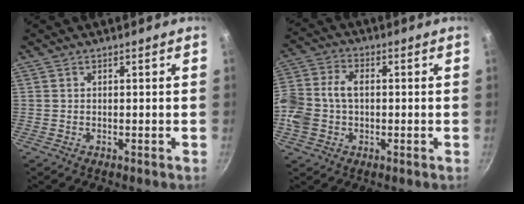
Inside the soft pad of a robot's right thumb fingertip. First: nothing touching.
{"total": 10.7, "force": [-0.7, 7.6, 7.6], "torque": [-0.156, 0.028, -0.024]}